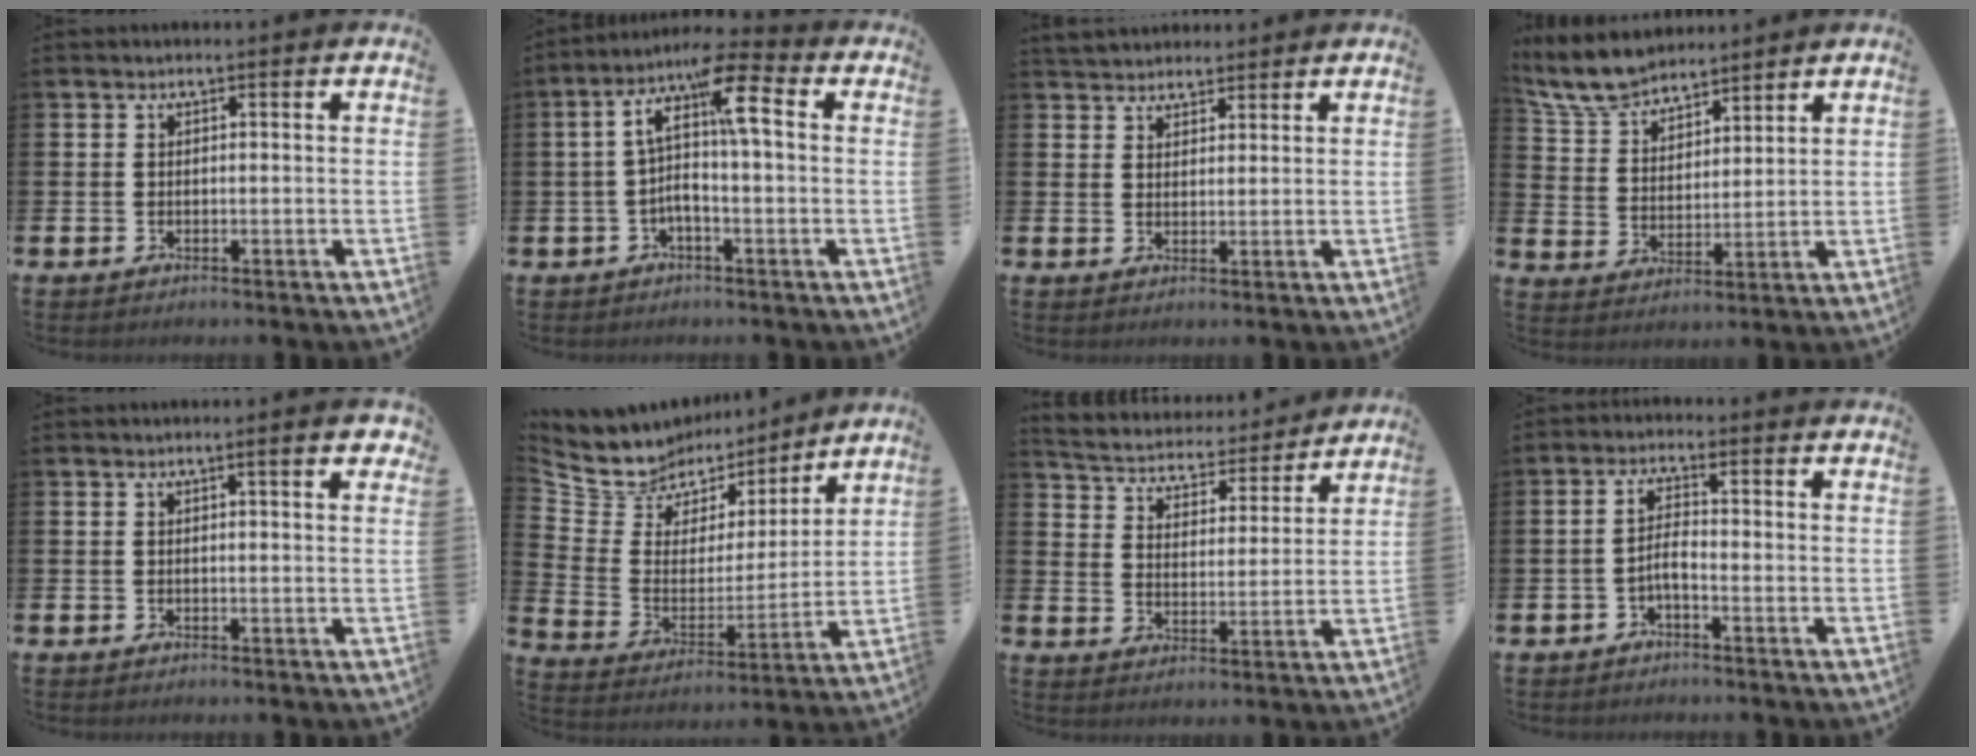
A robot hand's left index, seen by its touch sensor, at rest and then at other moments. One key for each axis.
{"total": 9.2, "fx": 2.3, "fy": 2.0, "fz": 8.7, "tx": -0.177, "ty": -0.018, "tz": 0.034}
{"total": 3.3, "fx": 3.1, "fy": 1.1, "fz": -0.5, "tx": -0.003, "ty": -0.009, "tz": 0.058}
{"total": 7.4, "fx": 6.9, "fy": 2.0, "fz": 1.7, "tx": -0.060, "ty": -0.027, "tz": 0.127}
{"total": 2.6, "fx": 1.4, "fy": 0.4, "fz": 2.2, "tx": -0.030, "ty": 0.000, "tz": 0.019}
{"total": 7.8, "fx": 6.9, "fy": 3.7, "fz": -0.4, "tx": -0.044, "ty": -0.059, "tz": 0.124}
{"total": 4.8, "fx": 4.5, "fy": 1.4, "fz": 0.4, "tx": -0.041, "ty": -0.041, "tz": 0.073}
{"total": 2.6, "fx": -0.6, "fy": 0.7, "fz": 2.4, "tx": -0.044, "ty": 0.003, "tz": -0.013}